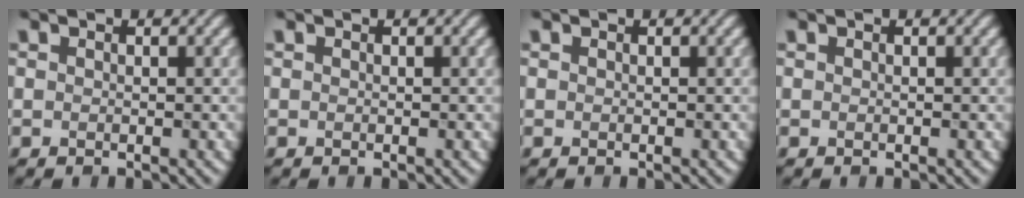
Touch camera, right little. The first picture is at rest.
{"total": 0.0}
{"total": 0.0}
{"total": 0.0}